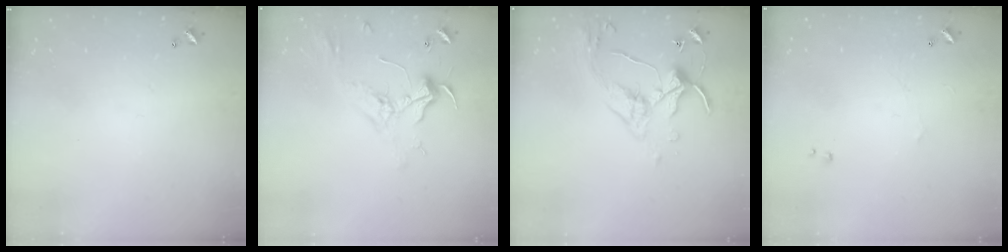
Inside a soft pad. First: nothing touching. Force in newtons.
{"total": 2.4, "press": 2.3, "slide": 0.8}
{"total": 6.7, "press": 6.6, "slide": 1.1}
{"total": 0.7, "press": 0.1, "slide": 0.7}